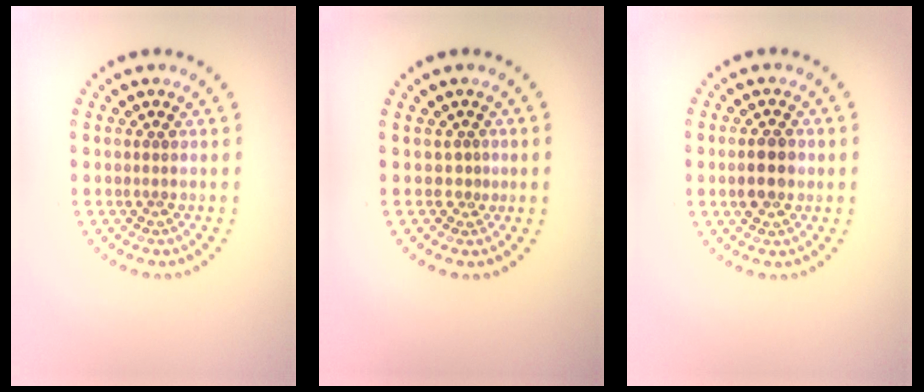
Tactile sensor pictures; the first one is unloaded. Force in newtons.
{"total": 0.9, "press": 0.3, "slide": 0.9}
{"total": 3.4, "press": 3.4, "slide": 0.1}